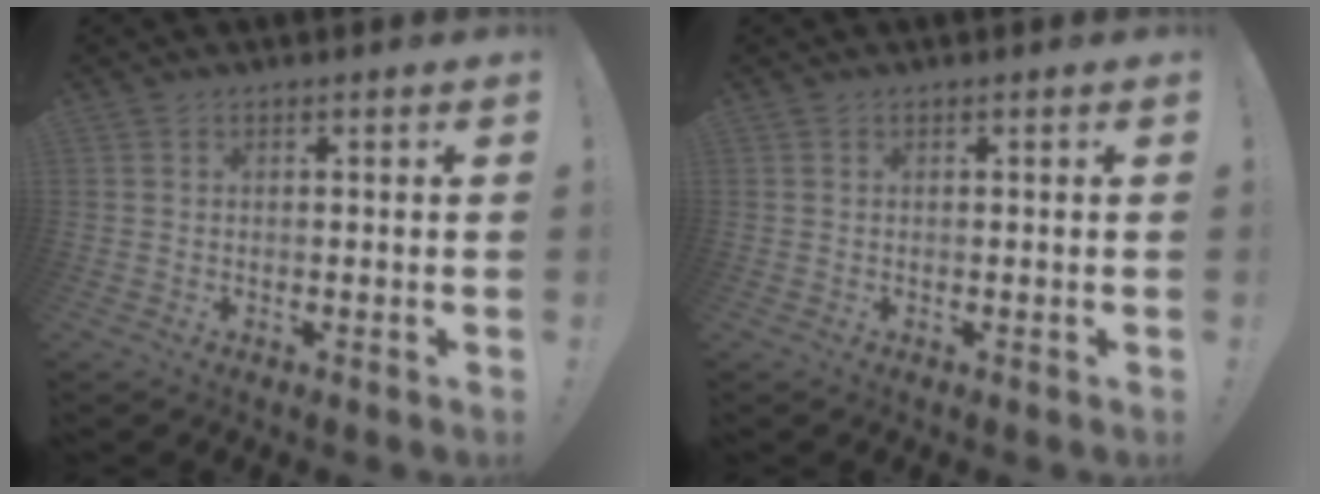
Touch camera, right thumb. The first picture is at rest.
{"total": 0.0}